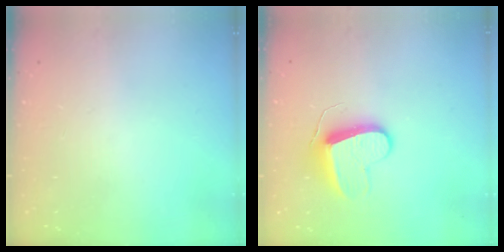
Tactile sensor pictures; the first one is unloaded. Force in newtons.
{"total": 9.9, "press": 9.8, "slide": 0.8}